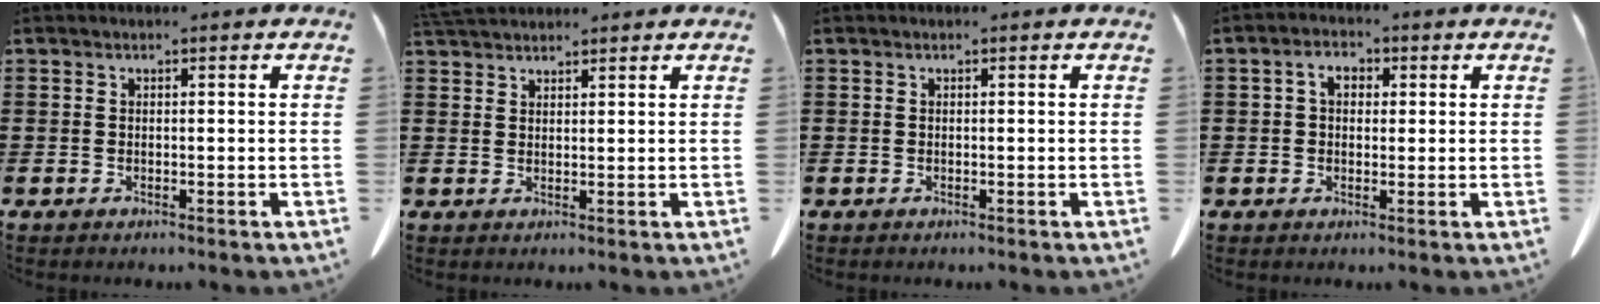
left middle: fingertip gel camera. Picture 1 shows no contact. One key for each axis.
{"total": 2.9, "fx": 2.8, "fy": 0.5, "fz": 0.7, "tx": -0.022, "ty": -0.001, "tz": 0.055}
{"total": 0.0}
{"total": 3.3, "fx": 0.8, "fy": 2.1, "fz": 2.4, "tx": -0.046, "ty": 0.010, "tz": 0.009}